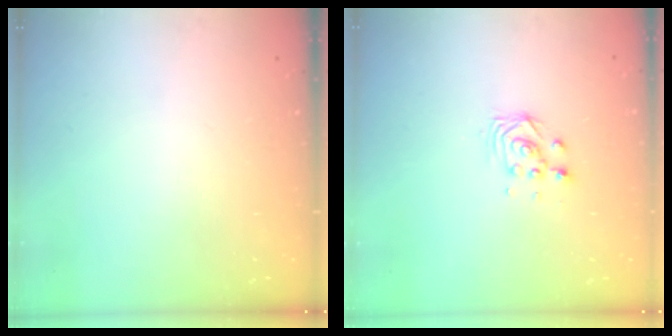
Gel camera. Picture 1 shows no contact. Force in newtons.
{"total": 3.0, "press": 3.0, "slide": 0.0}